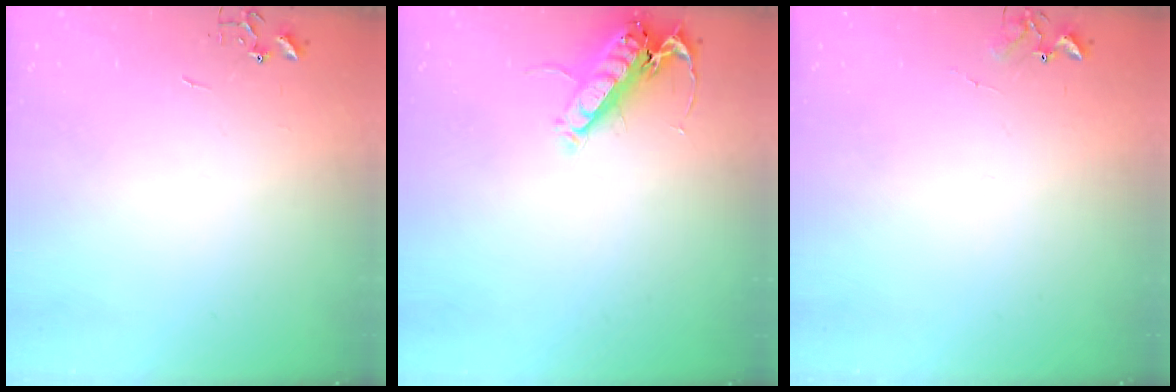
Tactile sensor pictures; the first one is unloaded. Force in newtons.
{"total": 14.1, "press": 14.0, "slide": 1.8}
{"total": 6.1, "press": 6.0, "slide": 0.6}